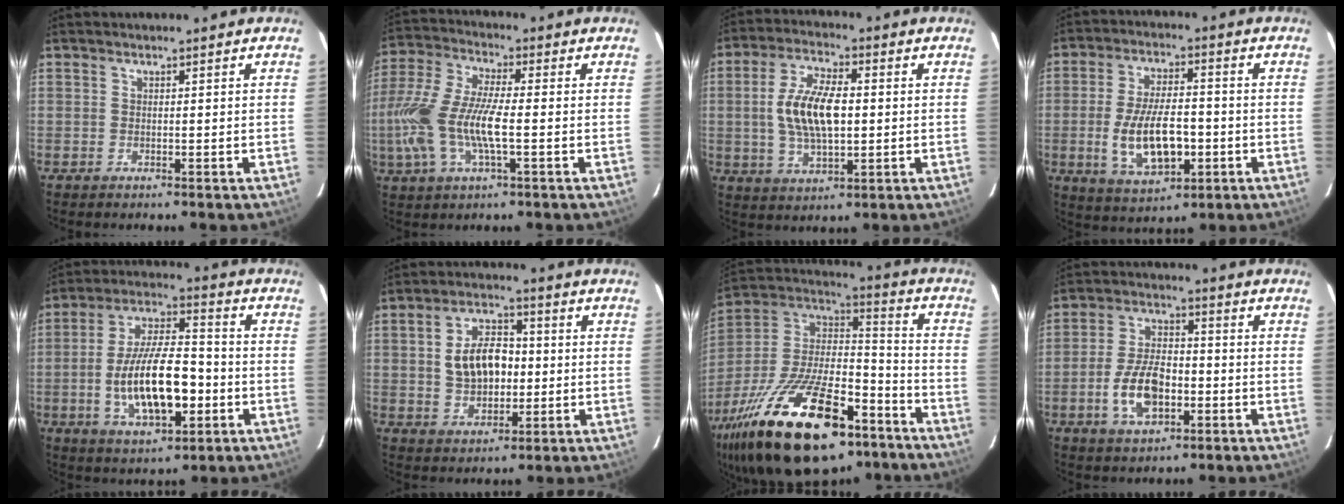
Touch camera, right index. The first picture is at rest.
{"total": 15.8, "force": [-2.7, 4.7, 14.8], "torque": [-0.306, -0.004, -0.056]}
{"total": 11.7, "force": [0.3, 5.2, 10.5], "torque": [-0.207, 0.007, 0.007]}
{"total": 12.8, "force": [-2.8, 5.7, 11.1], "torque": [-0.218, -0.009, -0.038]}
{"total": 16.5, "force": [-3.9, 6.5, 14.6], "torque": [-0.280, 0.002, -0.060]}
{"total": 9.8, "force": [0.3, 6.2, 7.6], "torque": [-0.145, 0.020, 0.014]}
{"total": 32.3, "force": [-19.7, 13.7, 21.7], "torque": [-0.420, -0.022, -0.306]}
{"total": 10.4, "force": [-3.3, 5.5, 8.2], "torque": [-0.168, 0.005, -0.053]}